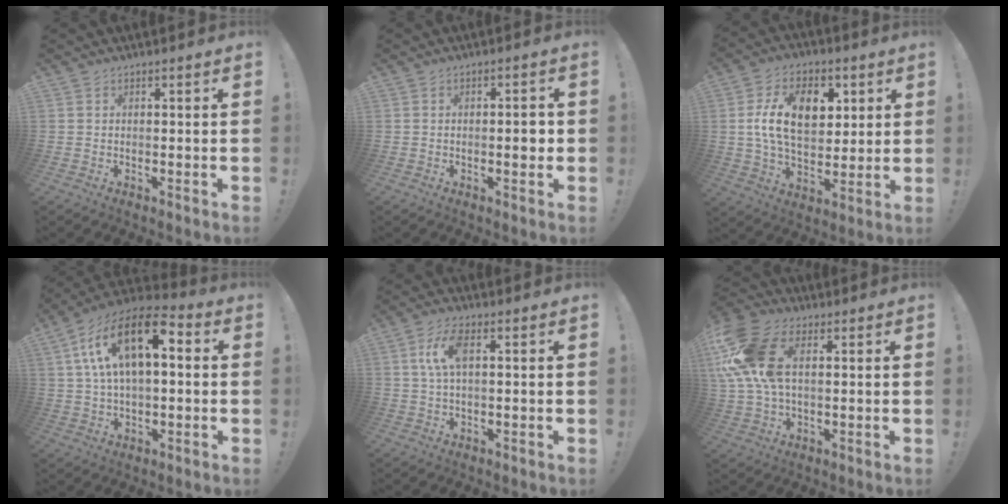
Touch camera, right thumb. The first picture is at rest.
{"total": 3.3, "force": [-0.6, 1.1, 3.1], "torque": [-0.036, 0.000, -0.014]}
{"total": 17.3, "force": [4.6, 11.6, 12.0], "torque": [-0.177, -0.005, 0.082]}
{"total": 17.7, "force": [5.4, 9.1, 14.1], "torque": [-0.255, -0.007, 0.091]}
{"total": 8.0, "force": [1.7, 3.3, 7.0], "torque": [-0.138, 0.002, 0.028]}
{"total": 17.0, "force": [4.0, 10.4, 12.8], "torque": [-0.271, -0.003, 0.074]}